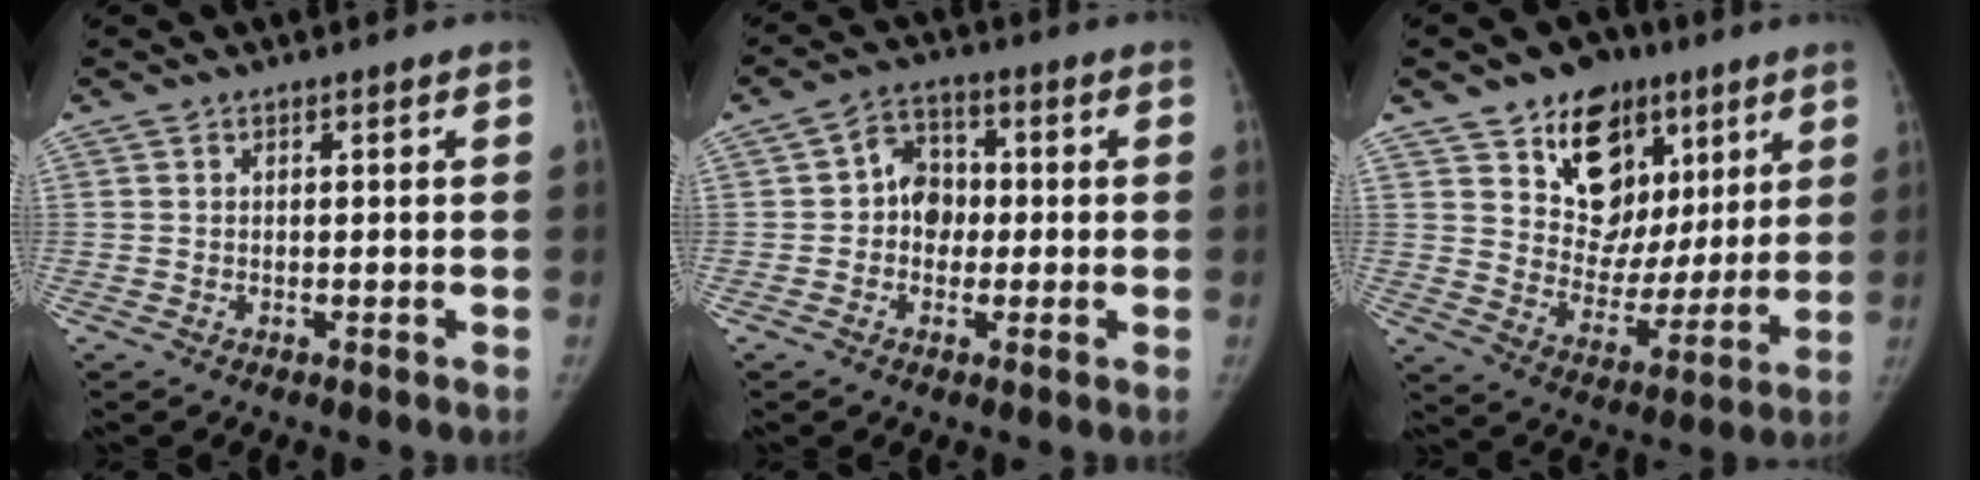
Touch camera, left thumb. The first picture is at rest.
{"total": 6.8, "force": [-0.2, 5.7, 3.5], "torque": [-0.021, 0.016, -0.017]}
{"total": 17.9, "force": [9.6, 13.0, 7.6], "torque": [-0.053, -0.029, 0.156]}